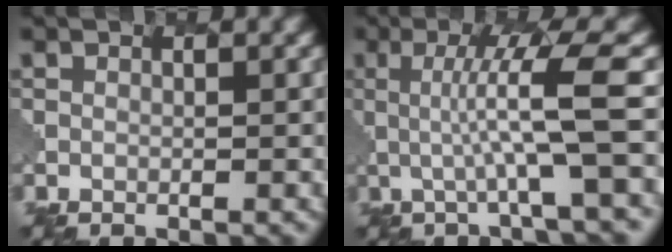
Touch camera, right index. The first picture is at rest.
{"total": 6.4, "force": [0.4, 0.8, 6.4], "torque": [-0.109, 0.004, 0.006]}